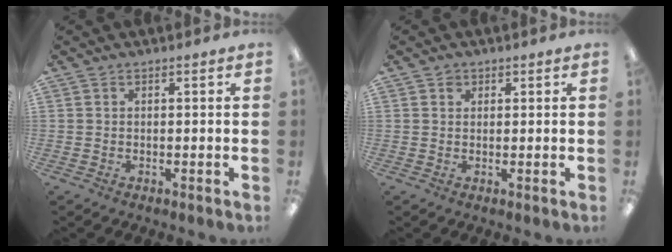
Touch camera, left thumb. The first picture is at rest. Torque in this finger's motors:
{"motor_torque": [0.11, -0.01, 0.23, -0.02, -0.01]}